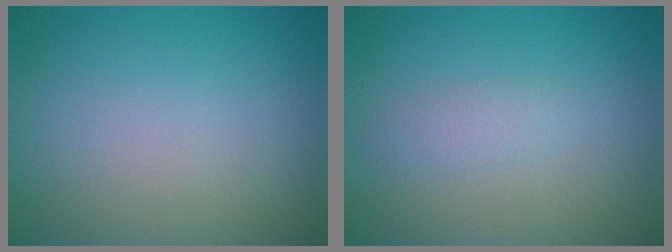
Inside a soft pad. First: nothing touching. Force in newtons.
{"total": 1.4, "press": 1.4, "slide": 0.0}